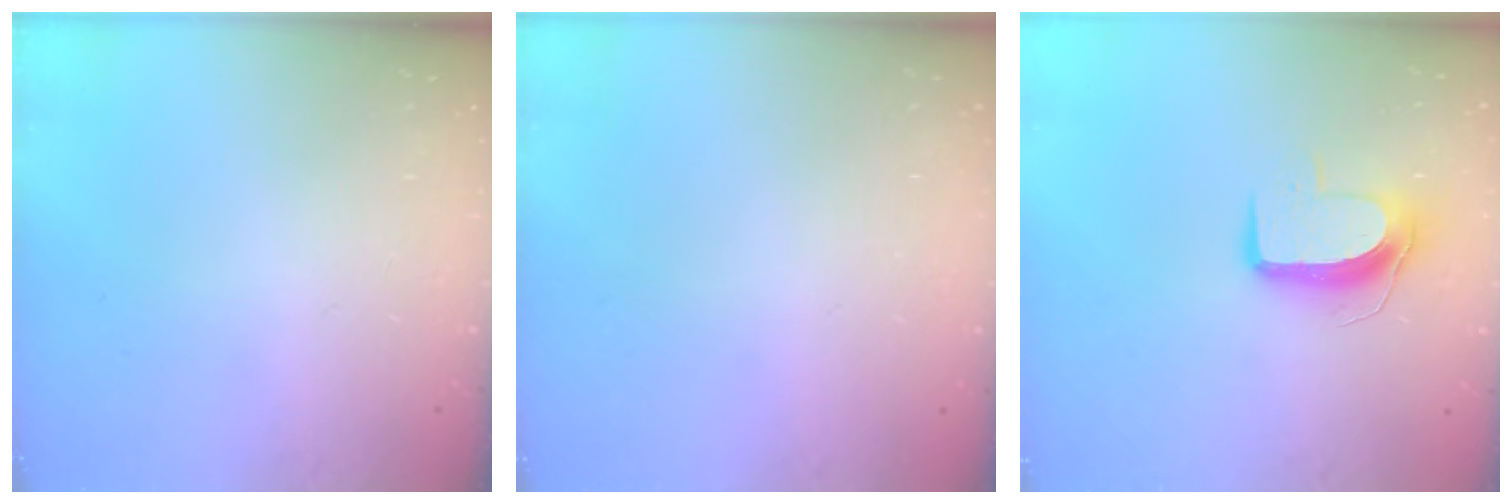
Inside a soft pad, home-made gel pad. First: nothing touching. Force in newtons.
{"total": 0.0}
{"total": 9.2, "press": 9.1, "slide": 0.5}